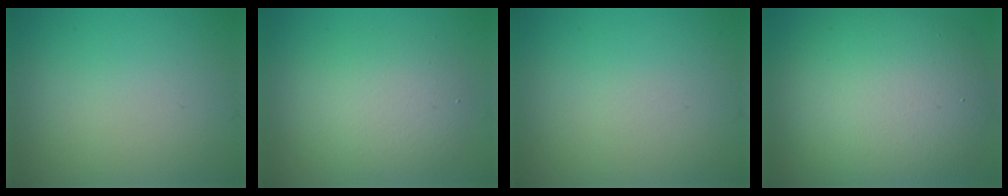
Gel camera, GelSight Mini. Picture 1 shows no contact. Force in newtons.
{"total": 4.0, "press": 4.0, "slide": 0.3}
{"total": 0.0}
{"total": 11.8, "press": 11.7, "slide": 1.1}